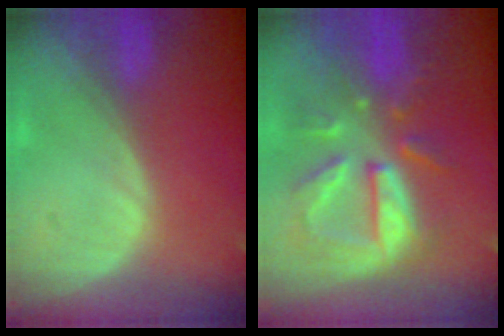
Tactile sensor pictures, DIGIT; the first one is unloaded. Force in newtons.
{"total": 10.6, "press": 9.3, "slide": 5.0}